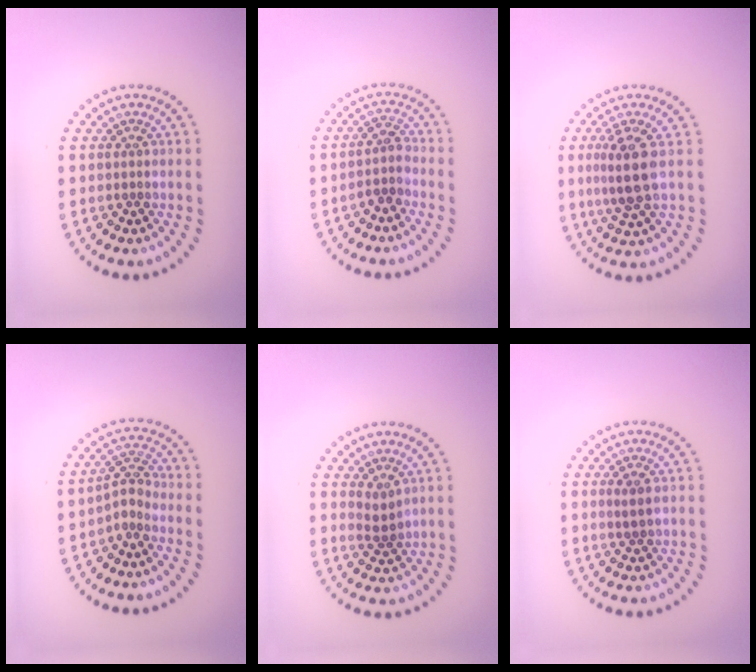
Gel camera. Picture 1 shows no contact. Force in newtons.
{"total": 2.0, "press": 1.6, "slide": 1.2}
{"total": 3.7, "press": 3.3, "slide": 1.8}
{"total": 2.1, "press": 1.4, "slide": 1.5}
{"total": 1.4, "press": 1.2, "slide": 0.7}
{"total": 0.8, "press": 0.6, "slide": 0.6}